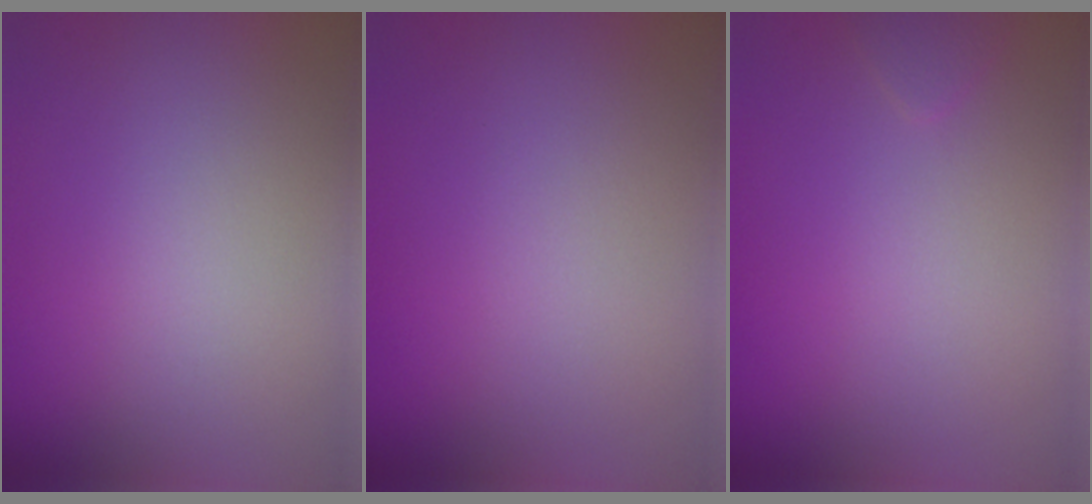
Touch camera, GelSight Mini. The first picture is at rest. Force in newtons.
{"total": 0.0}
{"total": 0.7, "press": 0.7, "slide": 0.1}